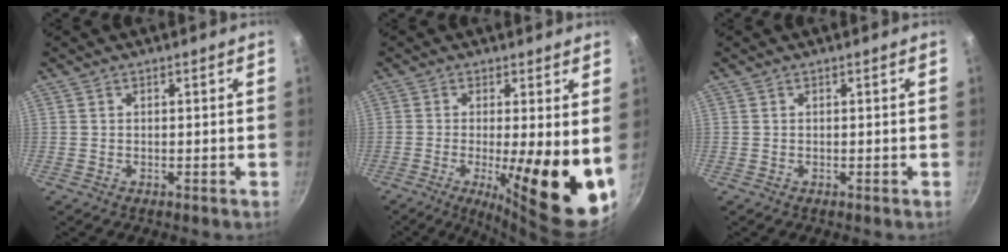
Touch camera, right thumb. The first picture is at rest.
{"total": 16.1, "force": [-2.0, 4.0, 15.4], "torque": [-0.209, -0.025, -0.026]}
{"total": 0.0}